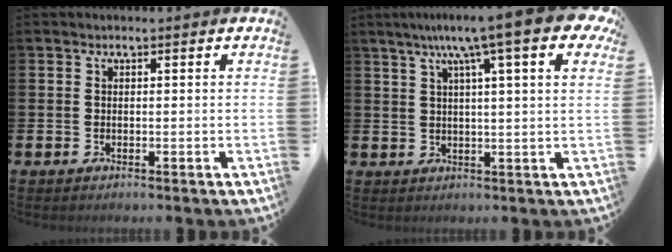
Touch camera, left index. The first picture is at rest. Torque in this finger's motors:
{"motor_torque": [2.14, 0.00, 1.05, 0.21]}